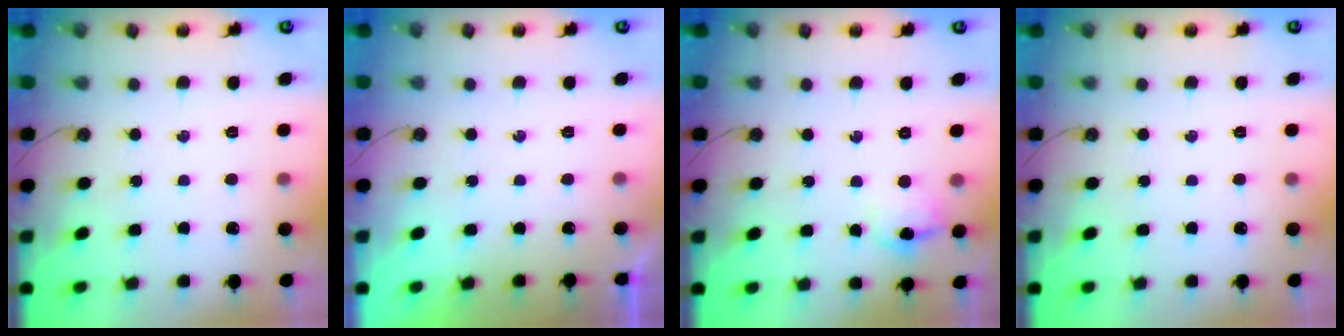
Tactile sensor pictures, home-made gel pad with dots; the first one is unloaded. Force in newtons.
{"total": 0.0}
{"total": 9.1, "press": 9.1, "slide": 0.9}
{"total": 0.0}